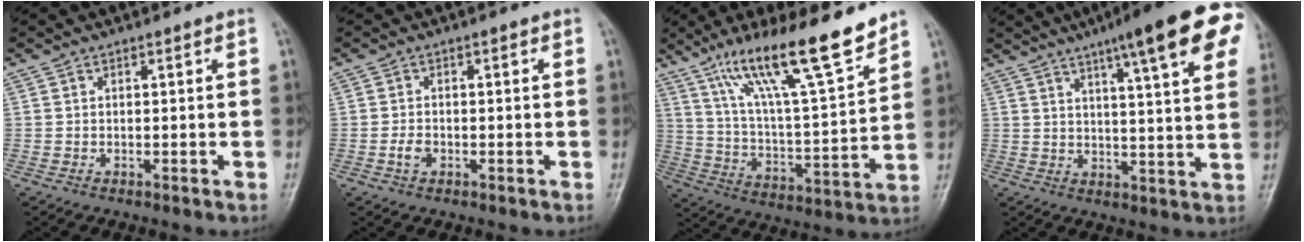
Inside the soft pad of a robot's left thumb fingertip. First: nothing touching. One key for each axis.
{"total": 2.1, "fx": -0.8, "fy": 1.5, "fz": 1.3, "tx": -0.022, "ty": 0.005, "tz": -0.018}
{"total": 19.2, "fx": 13.5, "fy": 2.6, "fz": 13.4, "tx": -0.207, "ty": -0.066, "tz": 0.234}
{"total": 19.5, "fx": 10.5, "fy": 3.2, "fz": 16.1, "tx": -0.209, "ty": -0.014, "tz": 0.134}